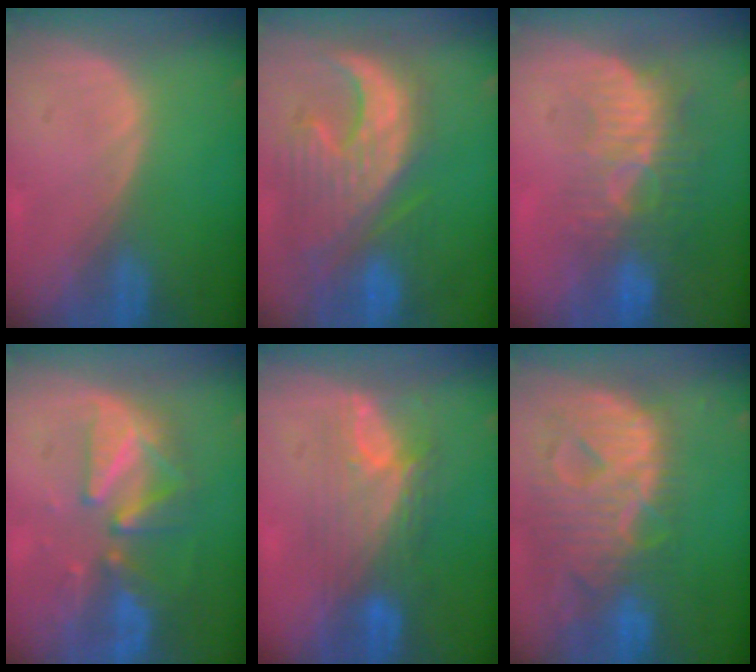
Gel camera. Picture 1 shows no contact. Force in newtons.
{"total": 12.4, "press": 11.2, "slide": 5.4}
{"total": 9.1, "press": 8.4, "slide": 3.6}
{"total": 9.2, "press": 8.5, "slide": 3.4}
{"total": 7.3, "press": 7.1, "slide": 1.3}
{"total": 13.1, "press": 11.2, "slide": 6.9}